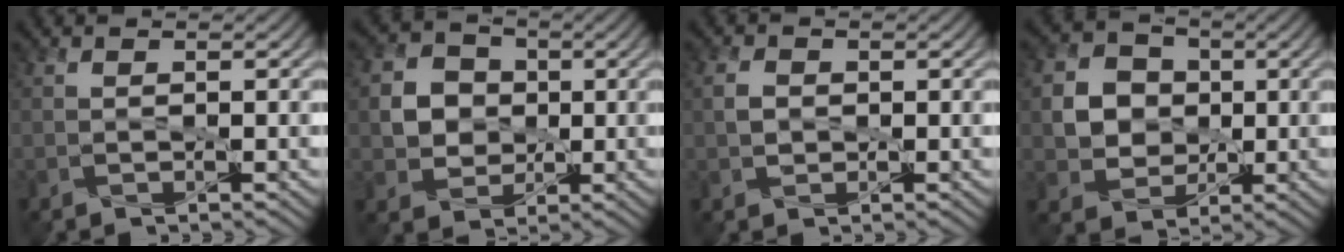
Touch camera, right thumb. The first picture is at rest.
{"total": 5.5, "force": [0.1, 5.0, 2.4], "torque": [-0.068, 0.006, -0.013]}
{"total": 2.2, "force": [-0.1, 1.8, 1.3], "torque": [-0.034, 0.001, -0.008]}
{"total": 6.2, "force": [0.2, 5.5, 2.7], "torque": [-0.078, 0.005, -0.009]}